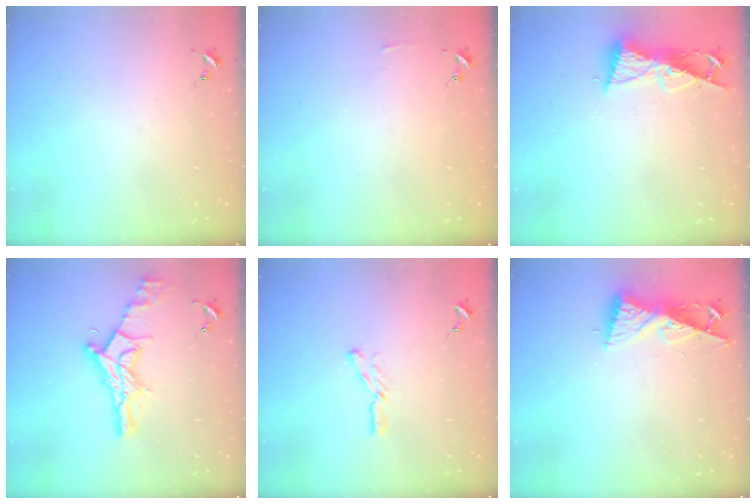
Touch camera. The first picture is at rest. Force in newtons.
{"total": 2.8, "press": 2.8, "slide": 0.3}
{"total": 8.7, "press": 8.7, "slide": 0.7}
{"total": 17.3, "press": 17.2, "slide": 1.4}
{"total": 5.2, "press": 5.2, "slide": 0.4}
{"total": 8.6, "press": 8.6, "slide": 0.7}